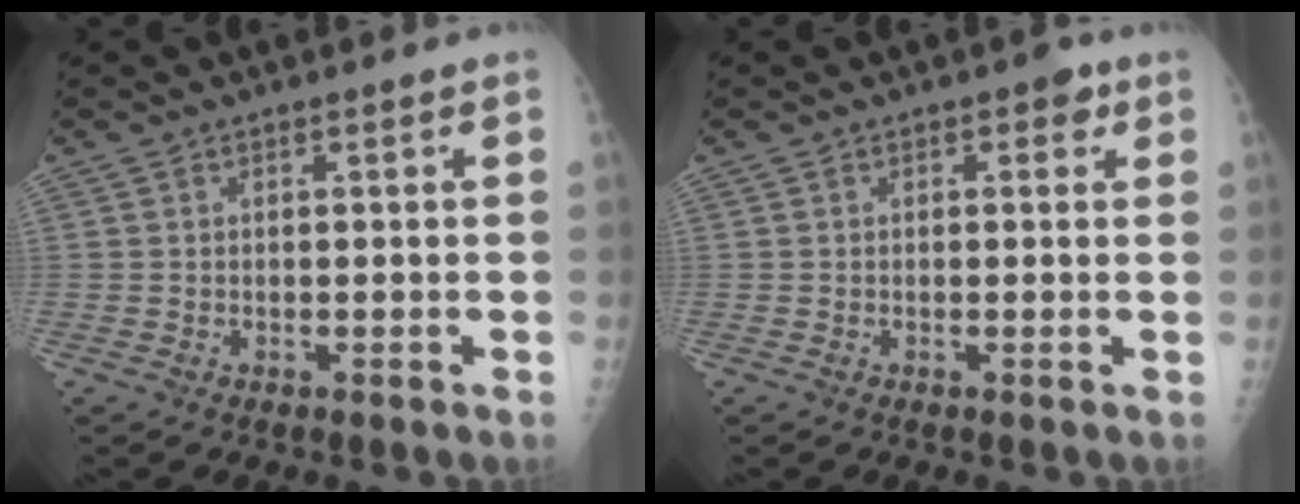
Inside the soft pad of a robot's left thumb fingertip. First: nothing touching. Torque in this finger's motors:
{"motor_torque": [0.51, 0.30, 0.22, -0.18, 0.02]}